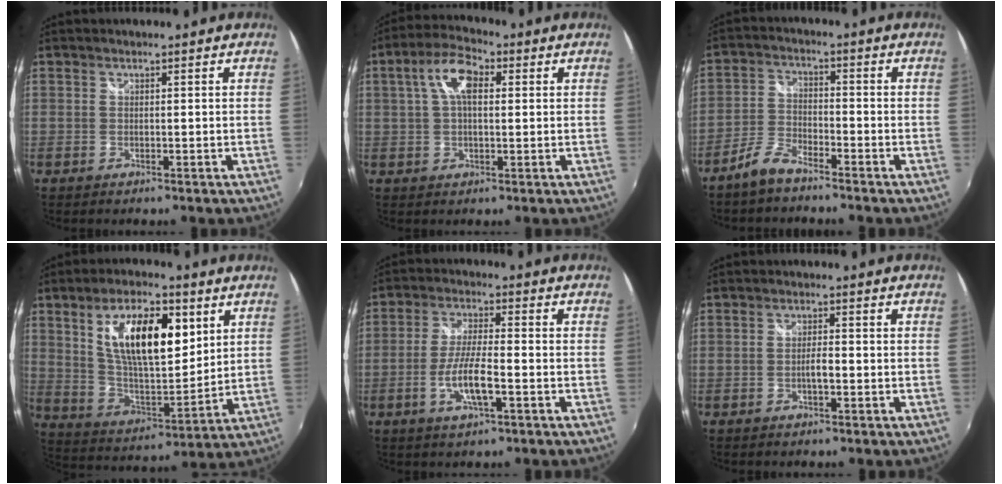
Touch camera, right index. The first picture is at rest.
{"total": 7.8, "force": [2.1, 3.8, 6.6], "torque": [-0.128, 0.022, 0.034]}
{"total": 5.3, "force": [-4.5, 1.5, 2.5], "torque": [-0.064, 0.005, -0.093]}
{"total": 17.5, "force": [6.9, 7.3, 14.4], "torque": [-0.245, 0.002, 0.130]}
{"total": 8.1, "force": [-2.9, 1.6, 7.4], "torque": [-0.148, -0.005, -0.056]}
{"total": 2.4, "force": [-0.8, 0.5, 2.1], "torque": [-0.039, 0.001, -0.016]}